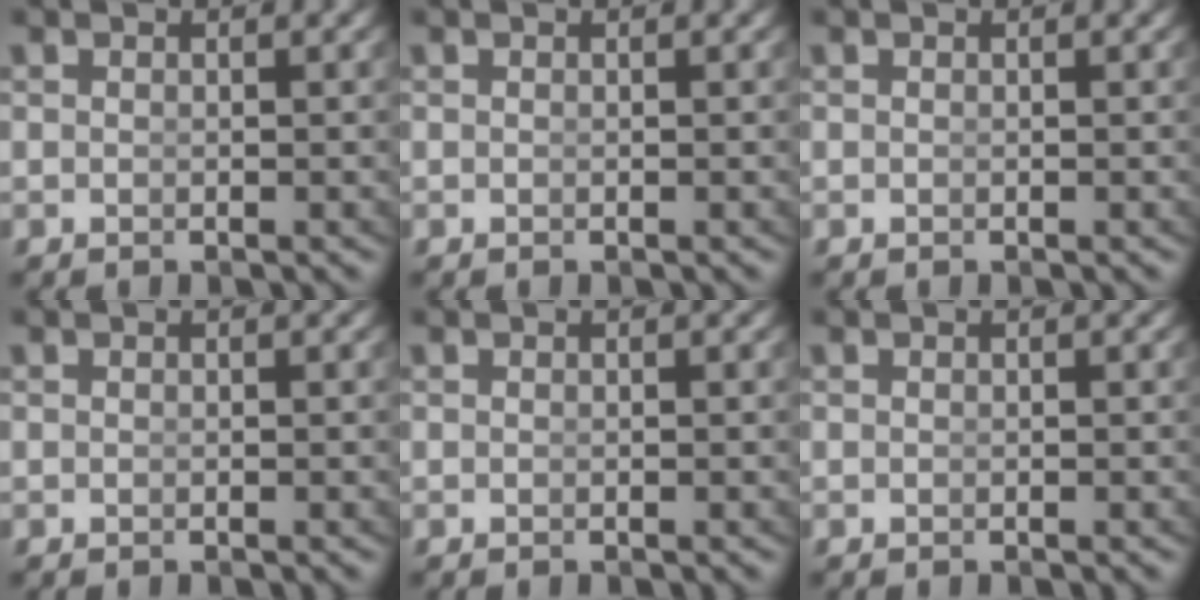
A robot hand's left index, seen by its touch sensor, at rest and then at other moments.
{"total": 0.0}
{"total": 0.0}
{"total": 0.0}
{"total": 0.0}
{"total": 0.0}